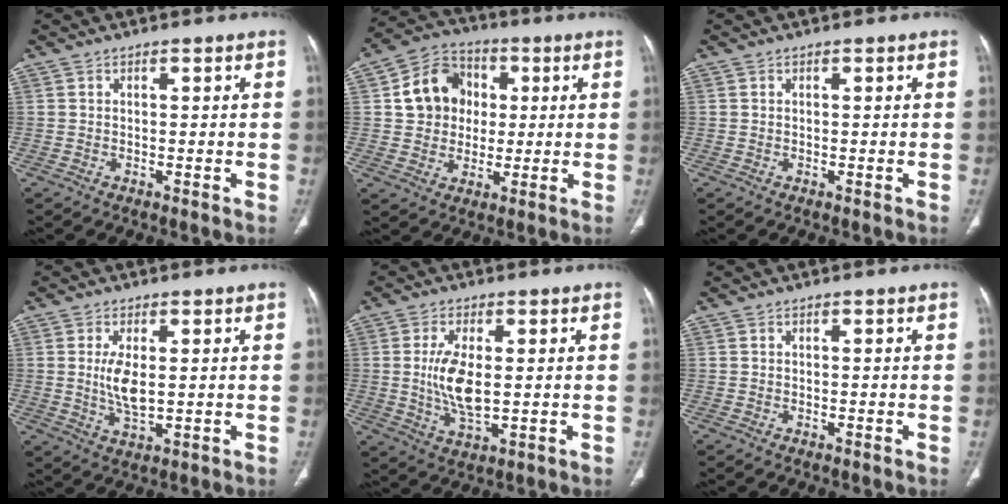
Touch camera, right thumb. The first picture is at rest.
{"total": 12.0, "force": [1.9, 10.5, 5.7], "torque": [-0.066, 0.013, 0.027]}
{"total": 0.0}
{"total": 5.8, "force": [0.6, 2.4, 5.2], "torque": [-0.107, -0.014, 0.018]}
{"total": 8.5, "force": [0.5, 3.6, 7.6], "torque": [-0.157, -0.014, 0.016]}
{"total": 0.0}